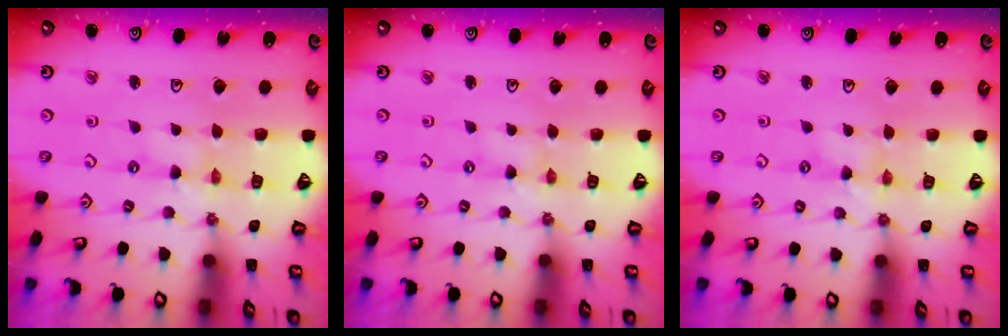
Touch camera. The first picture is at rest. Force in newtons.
{"total": 0.8, "press": 0.8, "slide": 0.2}
{"total": 0.0}